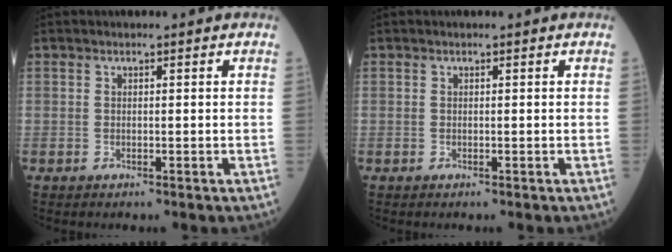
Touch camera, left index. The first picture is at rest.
{"total": 0.0}